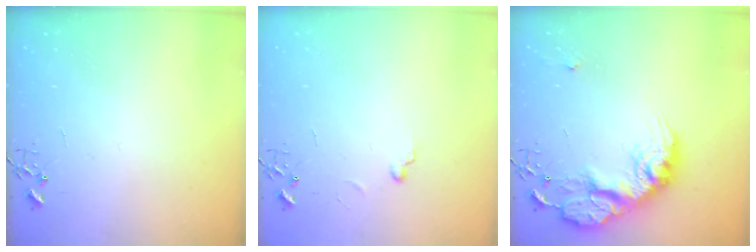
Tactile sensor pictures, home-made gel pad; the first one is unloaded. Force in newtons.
{"total": 5.2, "press": 5.2, "slide": 0.5}
{"total": 21.7, "press": 21.7, "slide": 1.6}